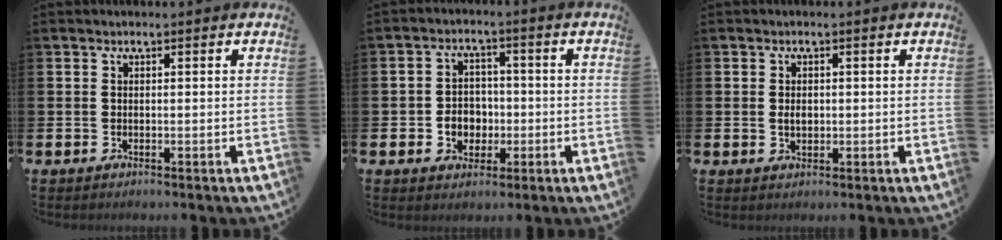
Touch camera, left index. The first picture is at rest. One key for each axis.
{"total": 3.9, "fx": -1.3, "fy": 3.4, "fz": 1.3, "tx": -0.014, "ty": 0.000, "tz": -0.034}
{"total": 1.5, "fx": -0.5, "fy": 1.0, "fz": 1.0, "tx": -0.008, "ty": 0.004, "tz": -0.014}